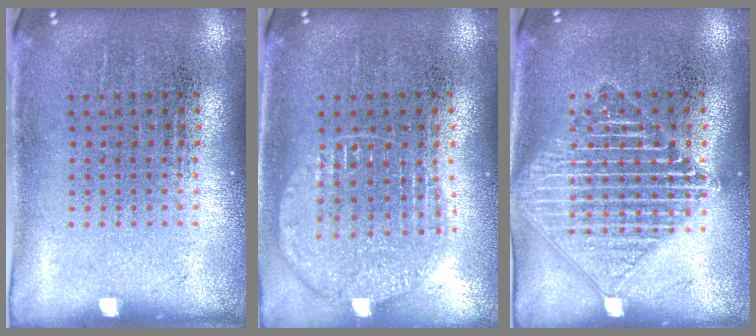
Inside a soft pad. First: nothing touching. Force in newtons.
{"total": 1.0, "press": 1.0, "slide": 0.1}
{"total": 3.4, "press": 3.3, "slide": 0.4}